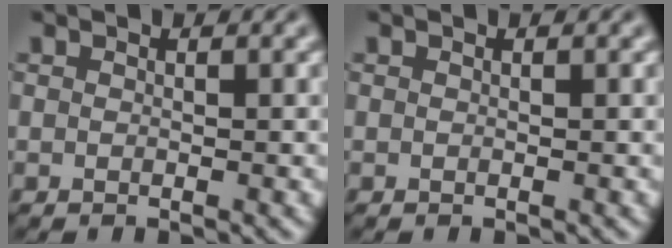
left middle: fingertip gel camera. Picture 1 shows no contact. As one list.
[{"total": 0.0}]